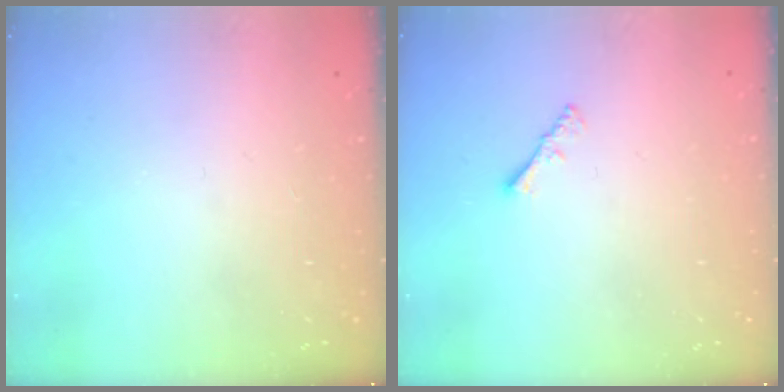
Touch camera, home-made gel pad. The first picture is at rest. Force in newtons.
{"total": 1.3, "press": 1.3, "slide": 0.4}